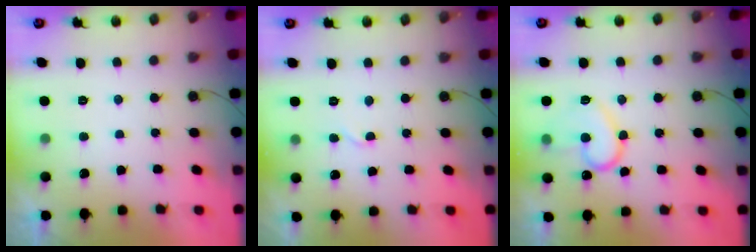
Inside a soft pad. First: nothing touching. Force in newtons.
{"total": 2.7, "press": 2.7, "slide": 0.3}
{"total": 14.1, "press": 14.0, "slide": 1.3}